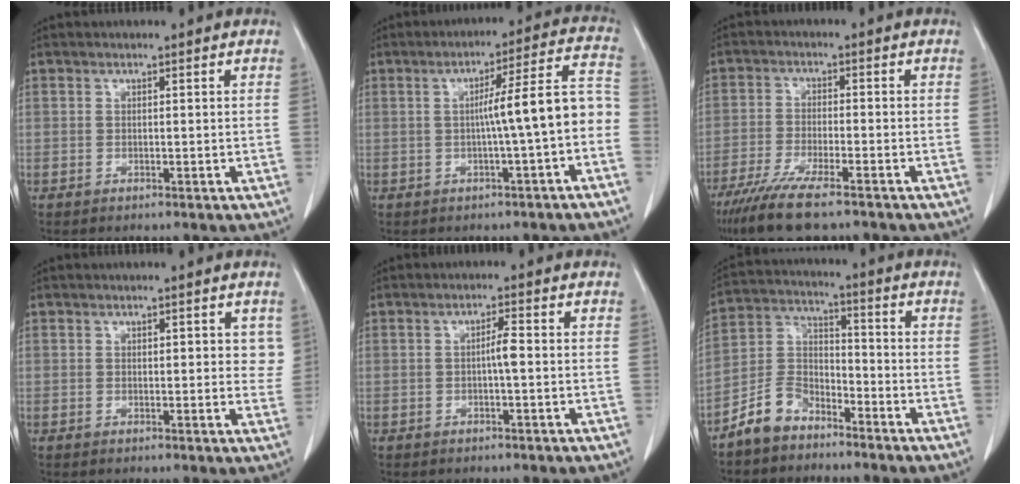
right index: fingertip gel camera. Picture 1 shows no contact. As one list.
[{"total": 9.2, "force": [-1.7, -0.2, 9.1], "torque": [-0.123, 0.032, -0.024]}, {"total": 10.8, "force": [-8.3, 1.6, 6.7], "torque": [-0.116, -0.026, -0.136]}, {"total": 3.6, "force": [1.4, 1.8, 2.8], "torque": [-0.019, -0.005, 0.011]}, {"total": 2.3, "force": [-0.2, 0.1, 2.3], "torque": [-0.039, 0.003, -0.004]}, {"total": 7.6, "force": [-5.9, 4.1, 2.4], "torque": [-0.055, 0.014, -0.118]}]